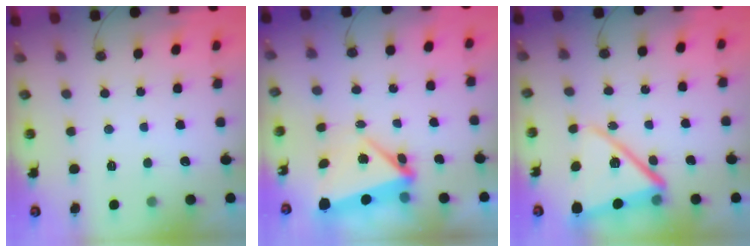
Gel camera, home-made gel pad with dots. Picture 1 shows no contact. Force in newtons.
{"total": 6.9, "press": 4.8, "slide": 4.9}
{"total": 15.0, "press": 14.7, "slide": 2.7}